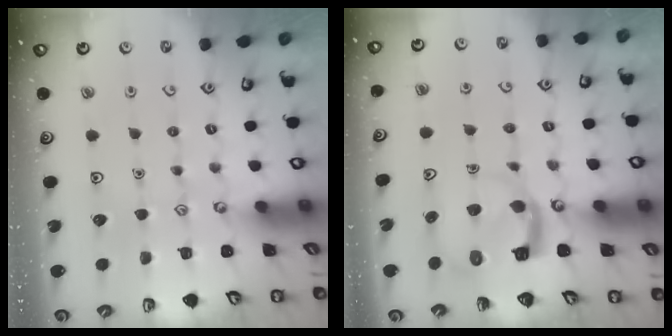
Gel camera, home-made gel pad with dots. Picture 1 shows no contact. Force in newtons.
{"total": 6.7, "press": 6.7, "slide": 0.1}